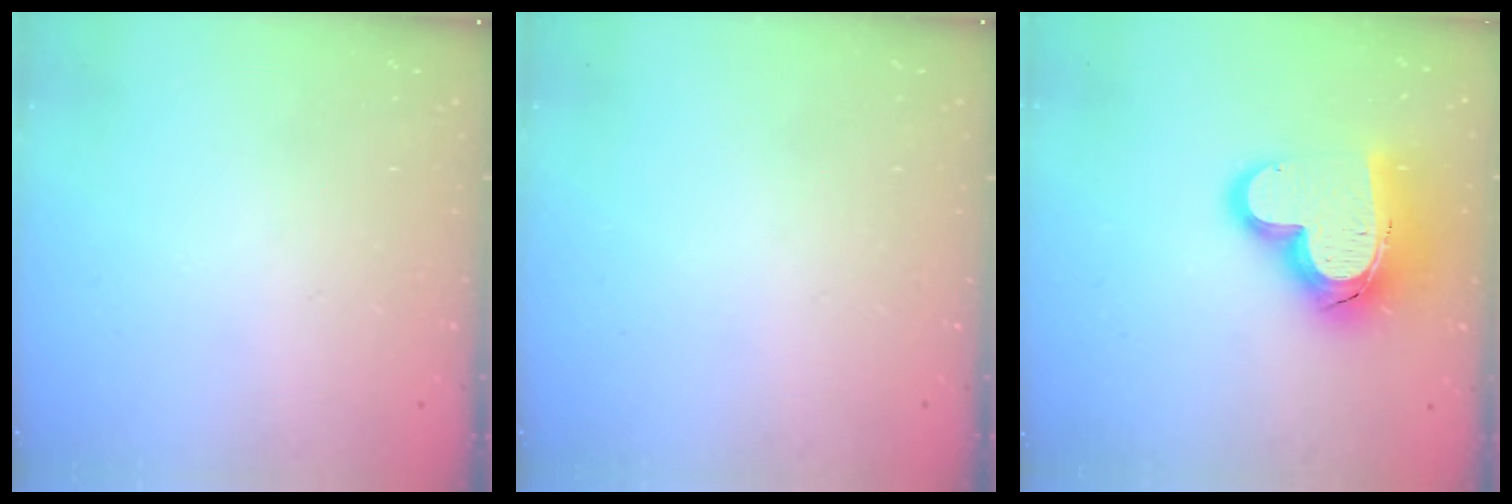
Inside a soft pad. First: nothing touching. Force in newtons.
{"total": 0.0}
{"total": 19.3, "press": 19.2, "slide": 1.8}